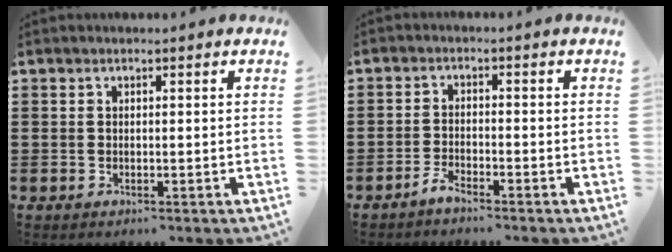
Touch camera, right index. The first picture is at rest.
{"total": 2.0, "force": [-1.9, 0.2, 0.6], "torque": [-0.021, 0.002, -0.040]}